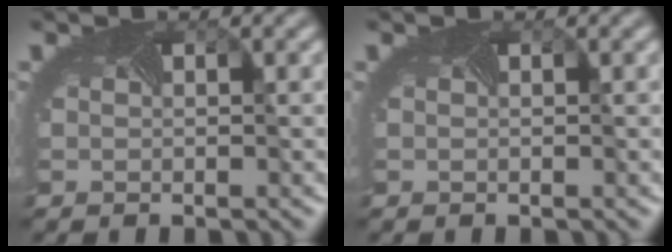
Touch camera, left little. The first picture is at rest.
{"total": 0.0}